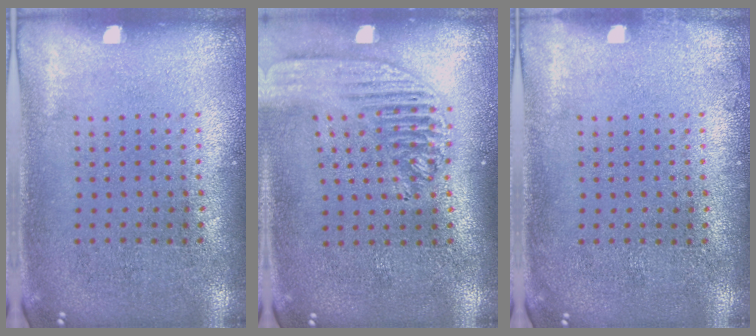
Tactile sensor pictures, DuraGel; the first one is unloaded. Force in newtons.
{"total": 2.1, "press": 1.8, "slide": 1.1}
{"total": 0.6, "press": 0.5, "slide": 0.1}